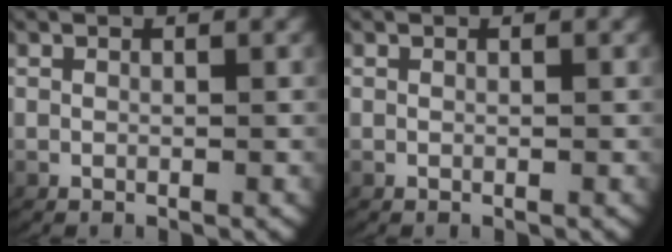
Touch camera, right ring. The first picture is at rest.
{"total": 0.0}